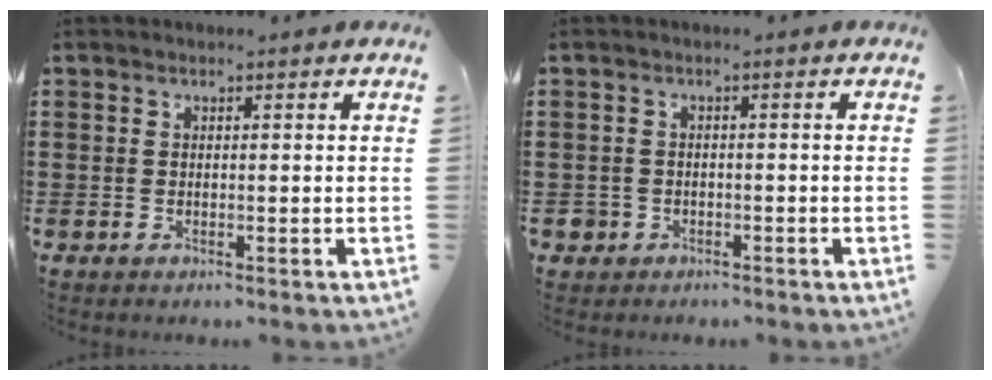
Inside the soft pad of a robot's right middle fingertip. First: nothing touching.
{"total": 1.5, "force": [-1.0, 1.1, 0.0], "torque": [-0.005, -0.001, -0.025]}